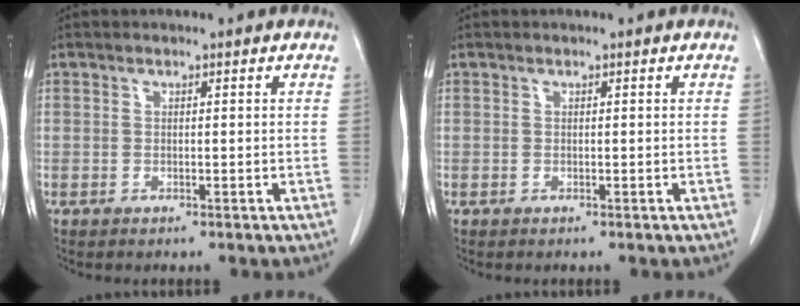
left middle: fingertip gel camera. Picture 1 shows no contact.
{"total": 0.0}